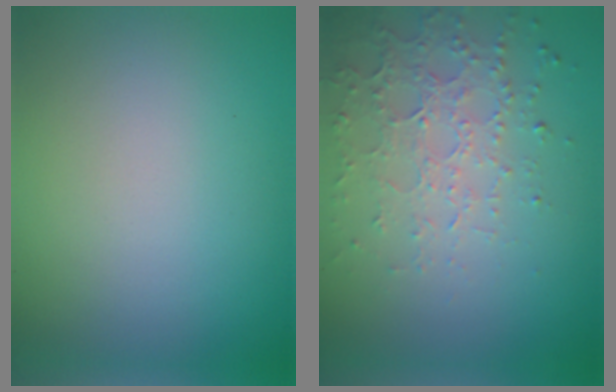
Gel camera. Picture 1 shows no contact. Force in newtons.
{"total": 4.5, "press": 3.2, "slide": 3.2}